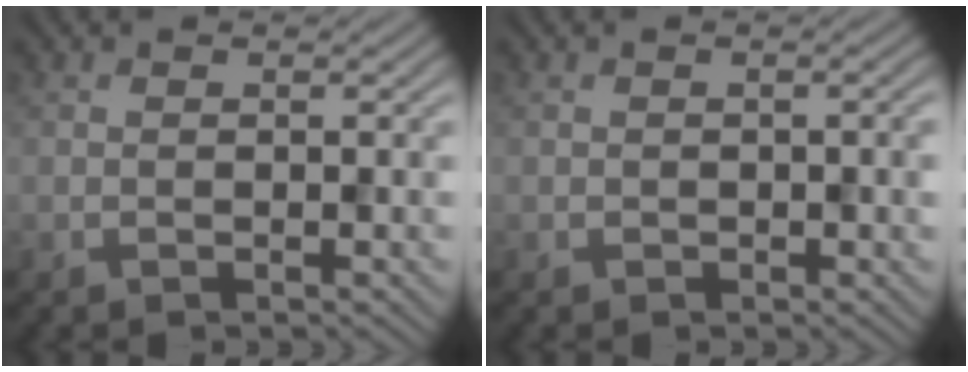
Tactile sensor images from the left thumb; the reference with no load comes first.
{"total": 1.7, "force": [0.1, 1.0, 1.4], "torque": [-0.020, -0.003, 0.004]}